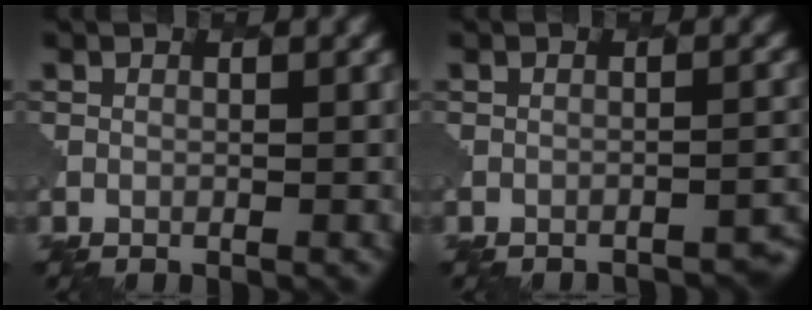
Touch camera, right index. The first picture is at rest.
{"total": 3.5, "force": [-3.3, 0.6, 1.1], "torque": [-0.007, 0.020, -0.037]}